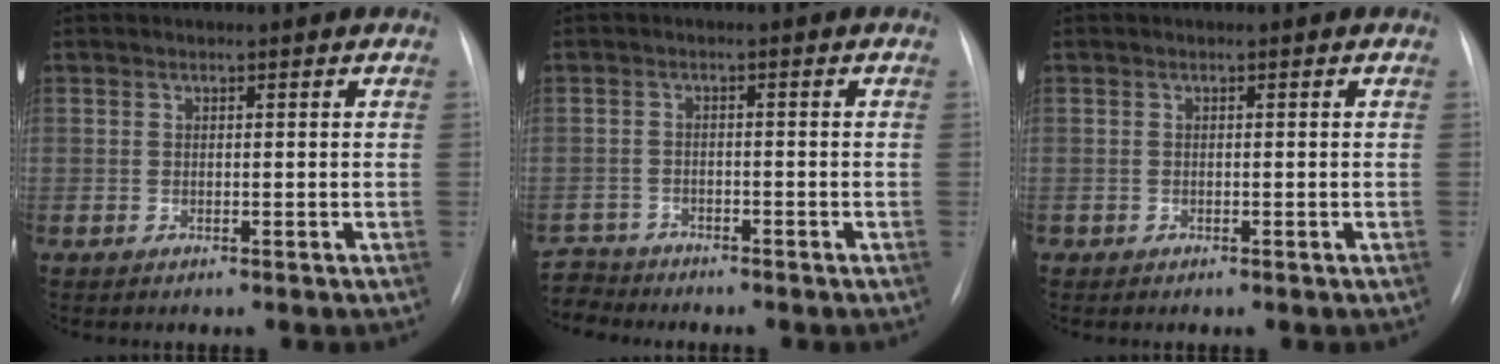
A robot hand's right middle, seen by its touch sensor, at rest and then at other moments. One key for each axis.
{"total": 4.6, "fx": -4.3, "fy": 1.3, "fz": -1.1, "tx": 0.026, "ty": -0.005, "tz": -0.080}
{"total": 0.0}